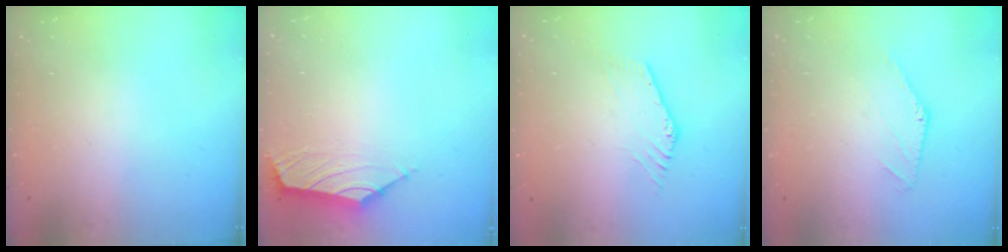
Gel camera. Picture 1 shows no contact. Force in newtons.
{"total": 1.5, "press": 1.4, "slide": 0.5}
{"total": 1.0, "press": 1.0, "slide": 0.1}
{"total": 0.0}